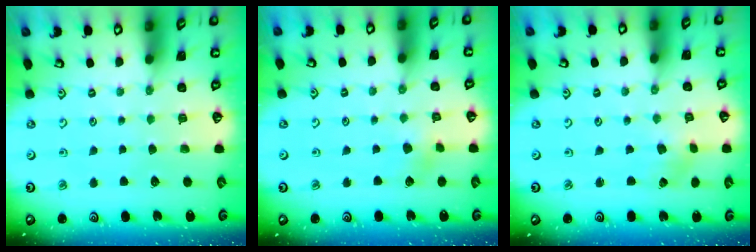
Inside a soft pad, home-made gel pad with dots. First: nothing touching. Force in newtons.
{"total": 3.5, "press": 3.5, "slide": 0.6}
{"total": 2.4, "press": 2.3, "slide": 0.4}